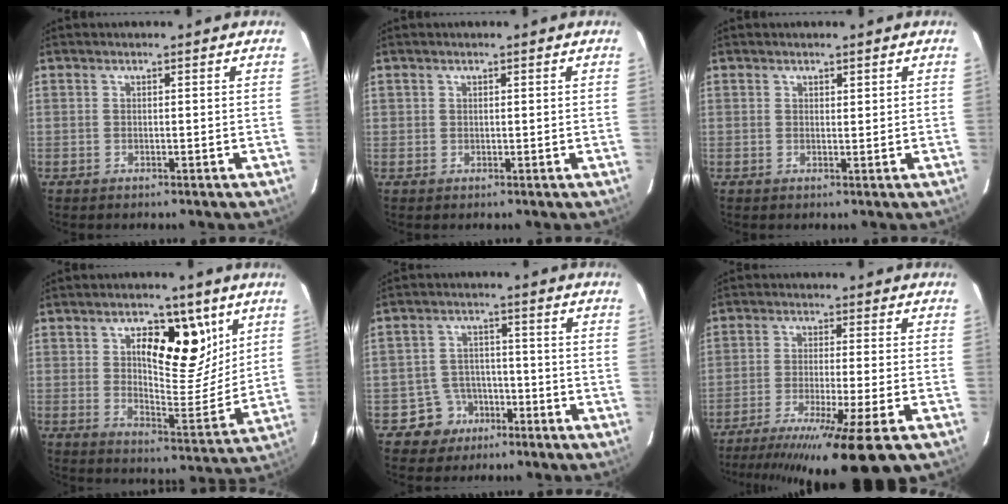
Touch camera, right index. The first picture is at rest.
{"total": 0.6, "force": [0.3, 0.5, 0.0], "torque": [0.008, 0.003, 0.002]}
{"total": 0.7, "force": [0.5, 0.3, 0.4], "torque": [-0.005, -0.001, 0.007]}
{"total": 12.8, "force": [5.5, 5.4, 10.2], "torque": [-0.143, 0.004, 0.091]}
{"total": 5.5, "force": [-2.9, 4.7, 0.0], "torque": [0.007, 0.015, -0.042]}
{"total": 16.2, "force": [-11.5, -1.3, 11.3], "torque": [-0.154, -0.051, -0.184]}